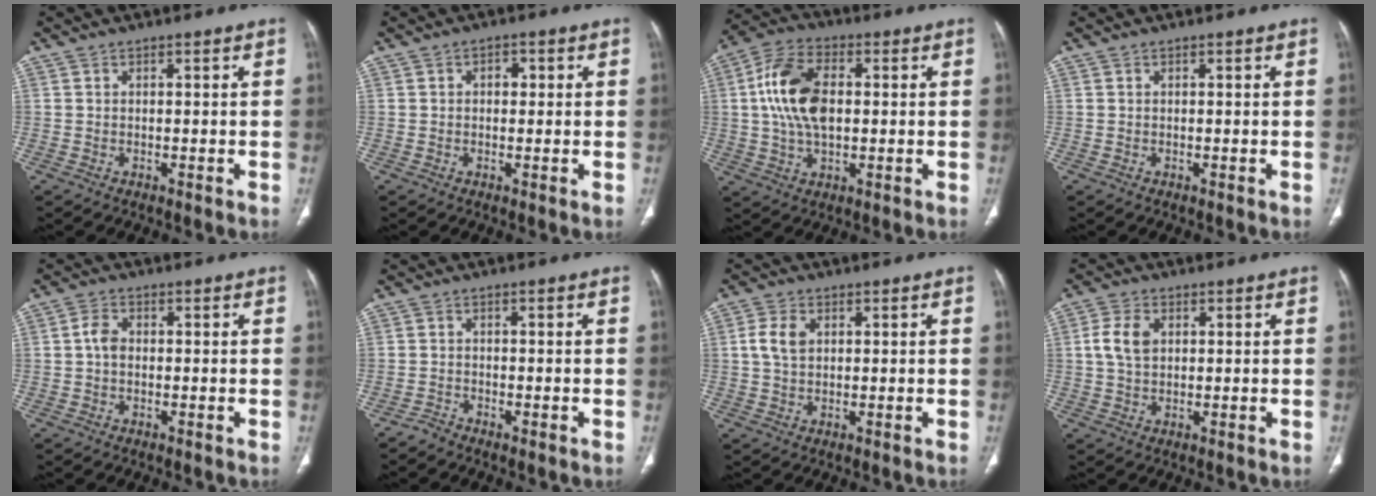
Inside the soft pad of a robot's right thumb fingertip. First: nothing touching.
{"total": 2.1, "force": [0.3, 1.5, 1.4], "torque": [-0.006, 0.002, 0.001]}
{"total": 13.2, "force": [1.3, 7.6, 10.7], "torque": [-0.207, 0.017, 0.020]}
{"total": 0.0}
{"total": 3.0, "force": [0.0, 2.1, 2.1], "torque": [-0.038, 0.007, -0.006]}
{"total": 1.4, "force": [-1.4, 0.2, 0.2], "torque": [-0.004, 0.000, -0.031]}
{"total": 4.7, "force": [1.0, 3.1, 3.3], "torque": [-0.070, 0.004, 0.018]}
{"total": 5.6, "force": [1.1, 3.7, 4.0], "torque": [-0.081, 0.004, 0.020]}